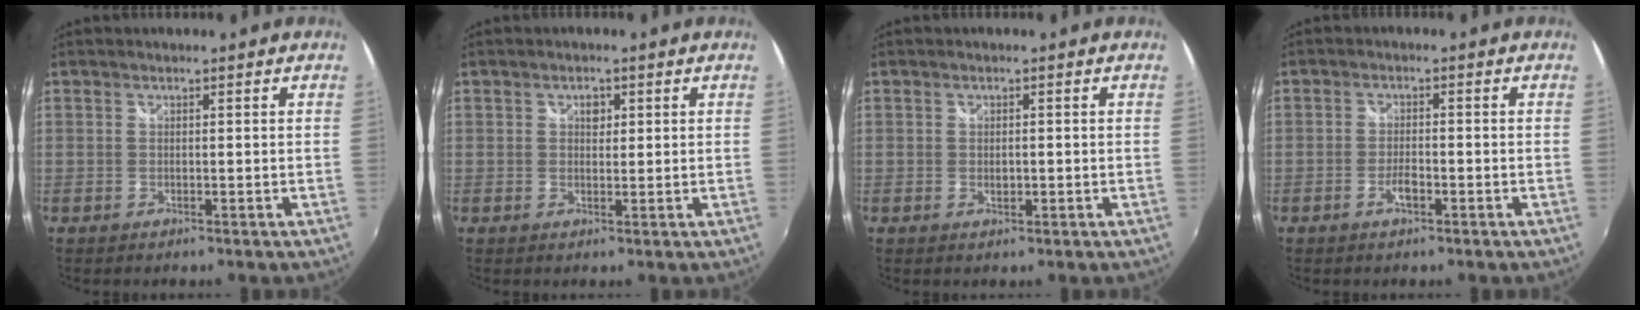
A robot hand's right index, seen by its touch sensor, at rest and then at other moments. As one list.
[{"total": 1.7, "force": [0.6, 1.3, 0.9], "torque": [-0.011, 0.005, 0.008]}, {"total": 1.3, "force": [-0.3, 0.9, 0.9], "torque": [-0.014, 0.000, -0.004]}, {"total": 2.6, "force": [-1.4, 0.9, 1.9], "torque": [-0.044, 0.002, -0.029]}]